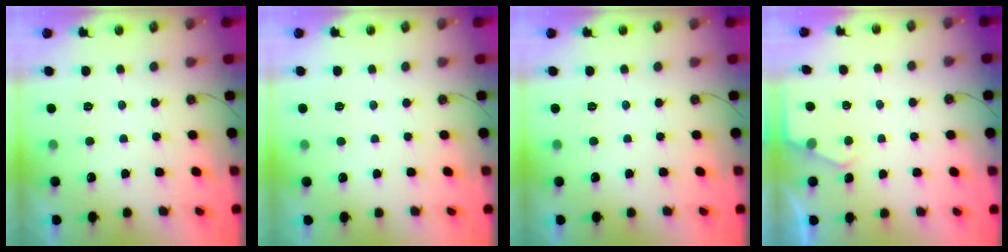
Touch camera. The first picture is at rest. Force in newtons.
{"total": 1.8, "press": 1.8, "slide": 0.4}
{"total": 0.0}
{"total": 3.9, "press": 3.8, "slide": 0.4}